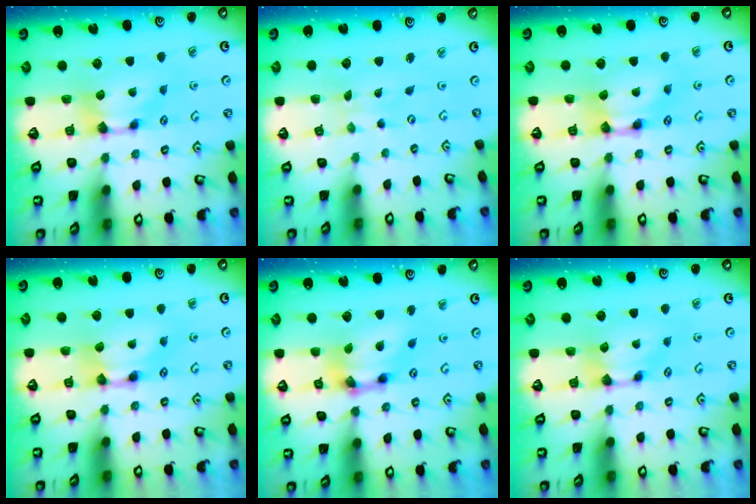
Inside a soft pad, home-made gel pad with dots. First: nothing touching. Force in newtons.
{"total": 7.1, "press": 7.1, "slide": 0.4}
{"total": 1.6, "press": 1.4, "slide": 0.6}
{"total": 1.6, "press": 1.4, "slide": 0.6}
{"total": 6.0, "press": 5.5, "slide": 2.4}
{"total": 0.0}